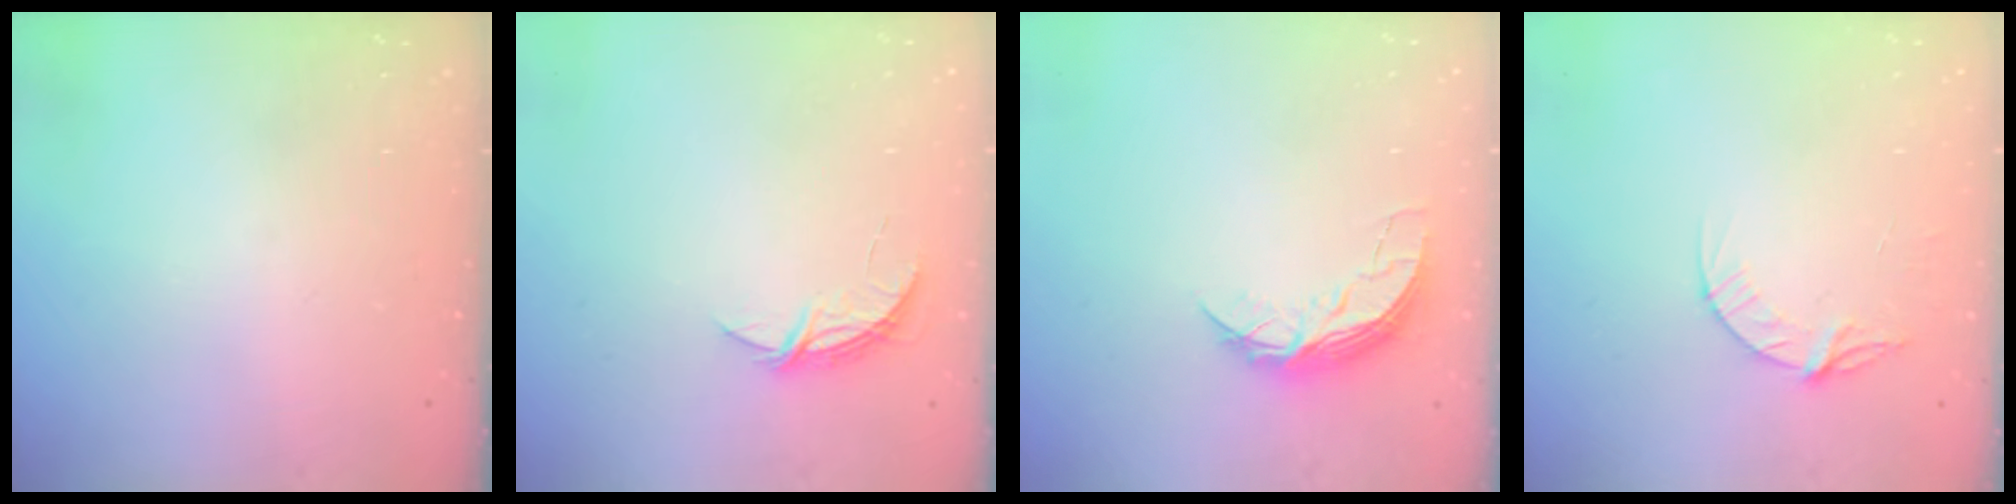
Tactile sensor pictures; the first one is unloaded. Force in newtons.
{"total": 5.0, "press": 5.0, "slide": 0.4}
{"total": 6.9, "press": 6.9, "slide": 0.5}
{"total": 5.6, "press": 5.6, "slide": 0.6}